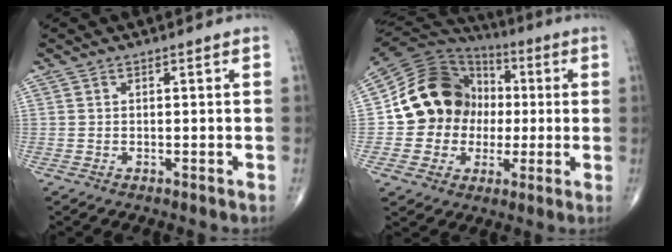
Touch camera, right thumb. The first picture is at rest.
{"total": 17.1, "force": [0.3, 14.8, 8.4], "torque": [-0.113, 0.030, 0.008]}